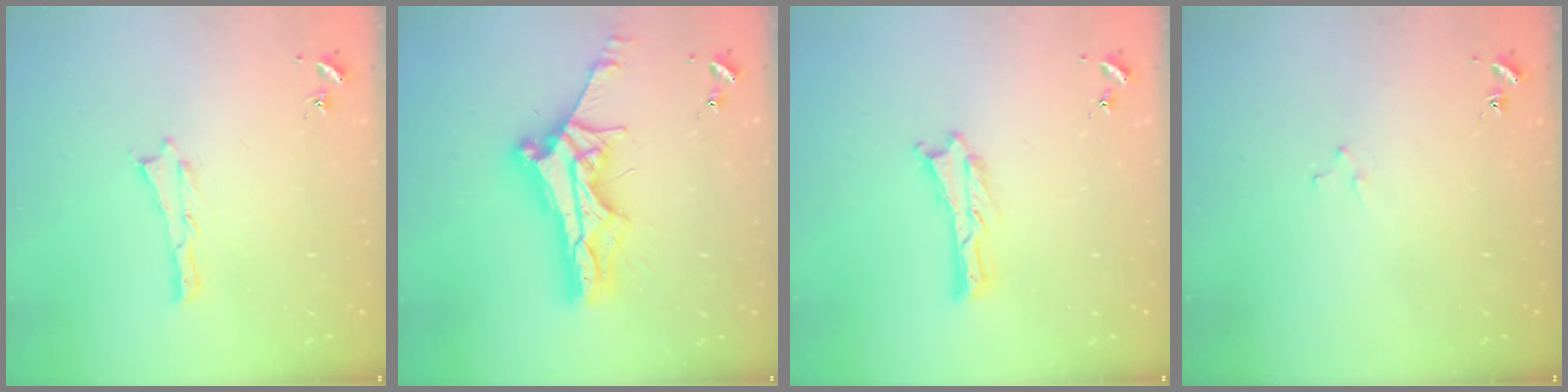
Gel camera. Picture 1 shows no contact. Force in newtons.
{"total": 10.9, "press": 10.8, "slide": 0.9}
{"total": 0.0}
{"total": 1.9, "press": 1.9, "slide": 0.1}